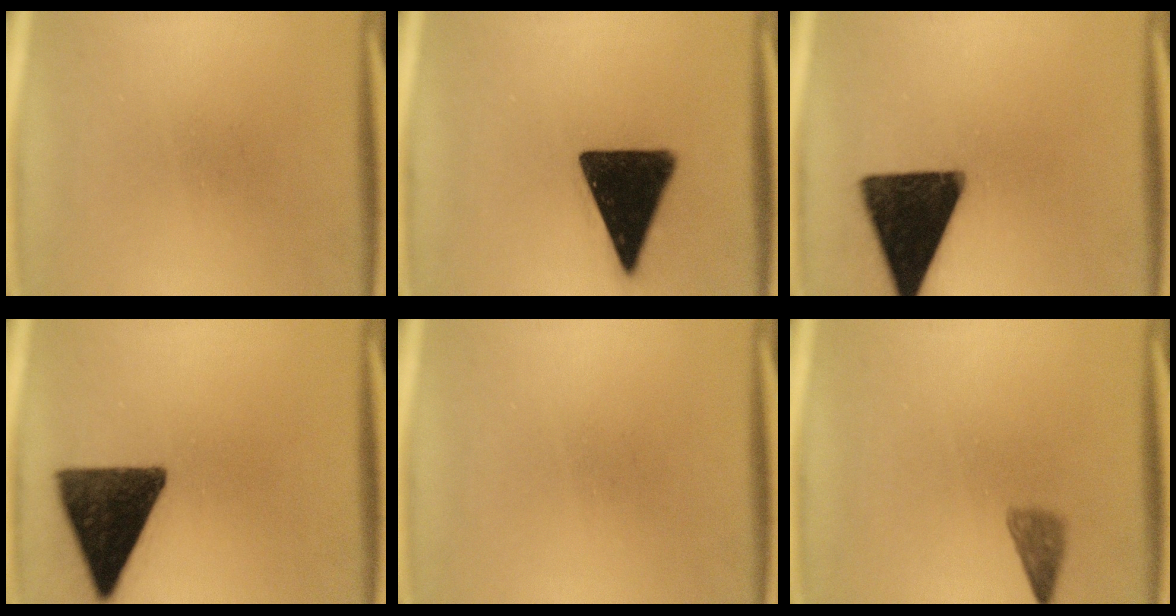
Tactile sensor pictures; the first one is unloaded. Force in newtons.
{"total": 17.9}
{"total": 17.4}
{"total": 14.1}
{"total": 0.0}
{"total": 2.1}